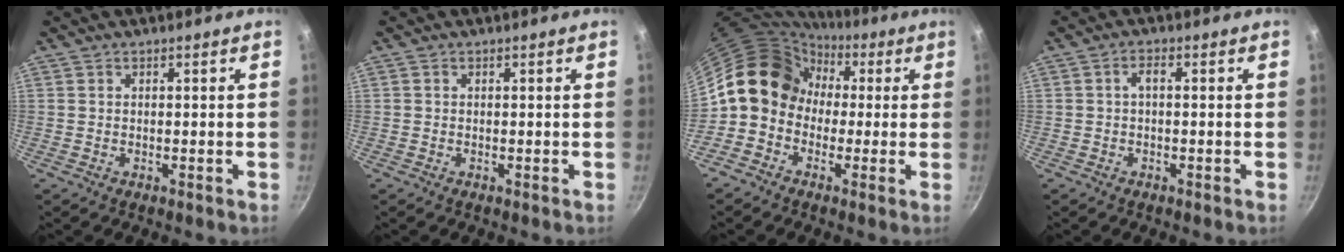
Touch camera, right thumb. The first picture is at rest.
{"total": 0.0}
{"total": 12.8, "force": [0.7, 10.9, 6.7], "torque": [-0.079, 0.036, -0.013]}
{"total": 1.7, "force": [-0.2, 0.7, 1.5], "torque": [-0.032, 0.013, -0.005]}